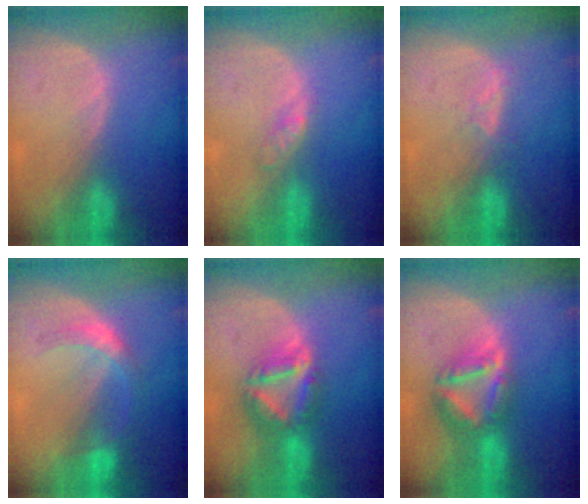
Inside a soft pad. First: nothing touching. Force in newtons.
{"total": 2.0, "press": 2.0, "slide": 0.1}
{"total": 2.3, "press": 2.2, "slide": 0.9}
{"total": 5.3, "press": 5.0, "slide": 1.9}
{"total": 7.8, "press": 6.7, "slide": 4.1}
{"total": 8.0, "press": 6.9, "slide": 4.0}